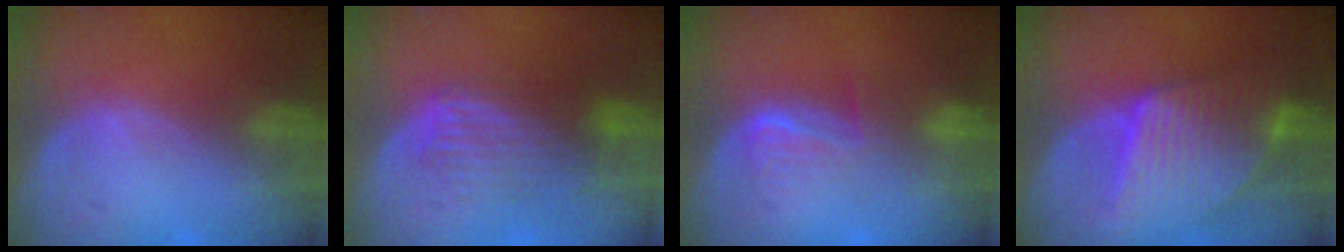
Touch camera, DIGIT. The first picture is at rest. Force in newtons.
{"total": 6.4, "press": 6.4, "slide": 0.6}
{"total": 4.5, "press": 4.5, "slide": 0.5}
{"total": 9.5, "press": 9.5, "slide": 0.8}